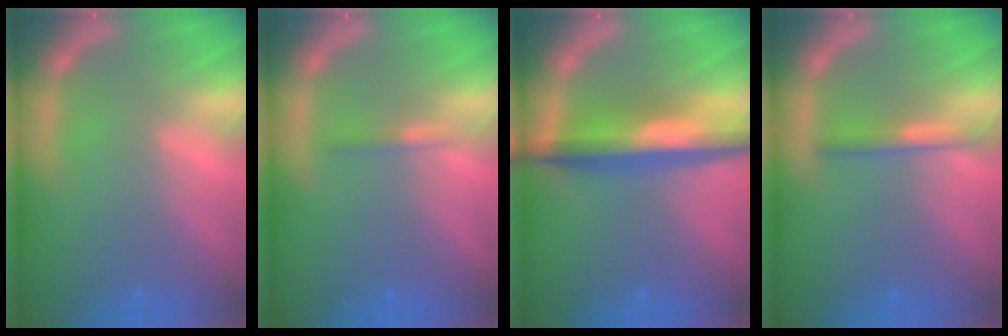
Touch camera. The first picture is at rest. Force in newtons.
{"total": 0.9}
{"total": 6.5}
{"total": 1.9}